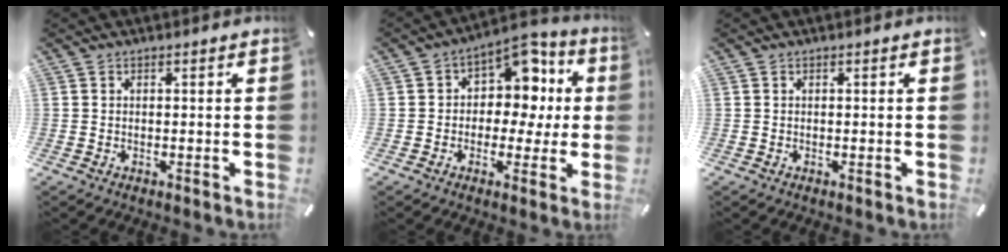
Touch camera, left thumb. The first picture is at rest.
{"total": 9.7, "force": [2.6, 7.9, 5.0], "torque": [-0.057, -0.026, 0.044]}
{"total": 0.0}